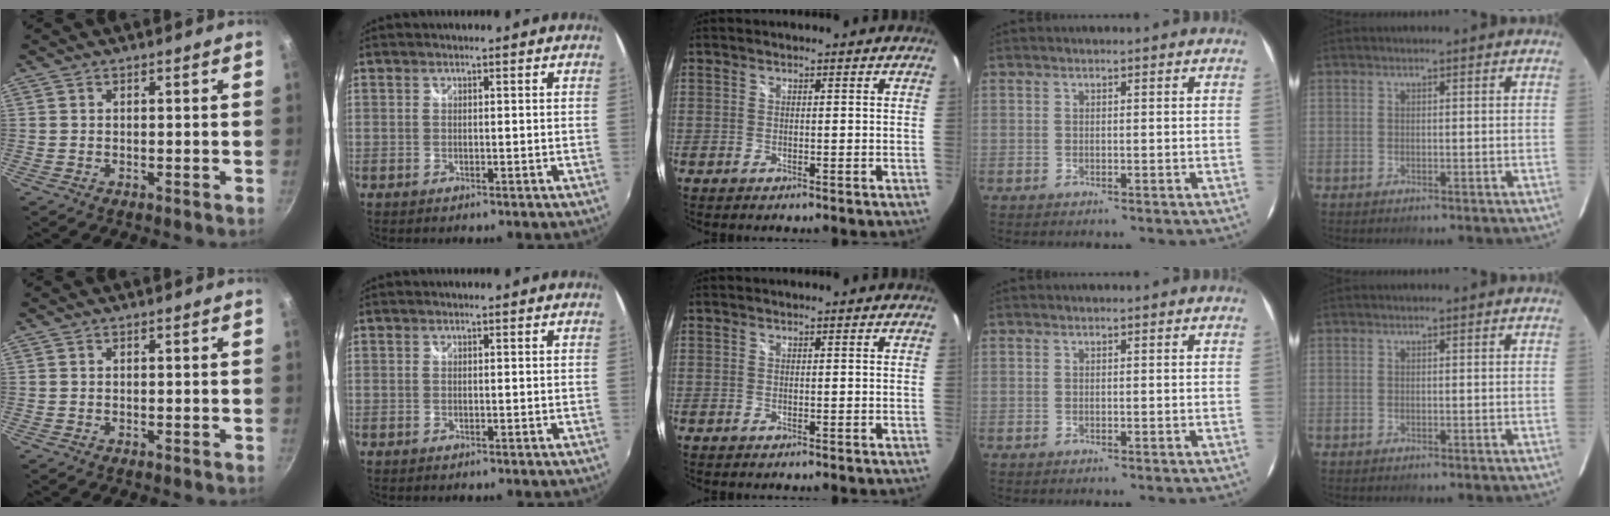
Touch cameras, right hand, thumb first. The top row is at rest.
{}